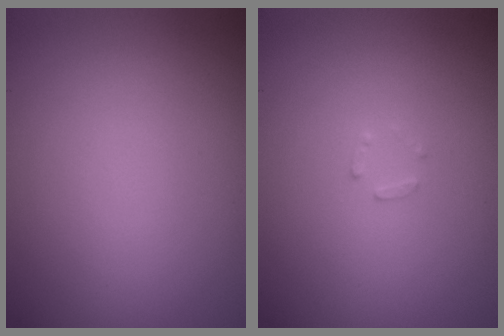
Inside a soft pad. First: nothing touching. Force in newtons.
{"total": 0.9, "press": 0.9, "slide": 0.2}